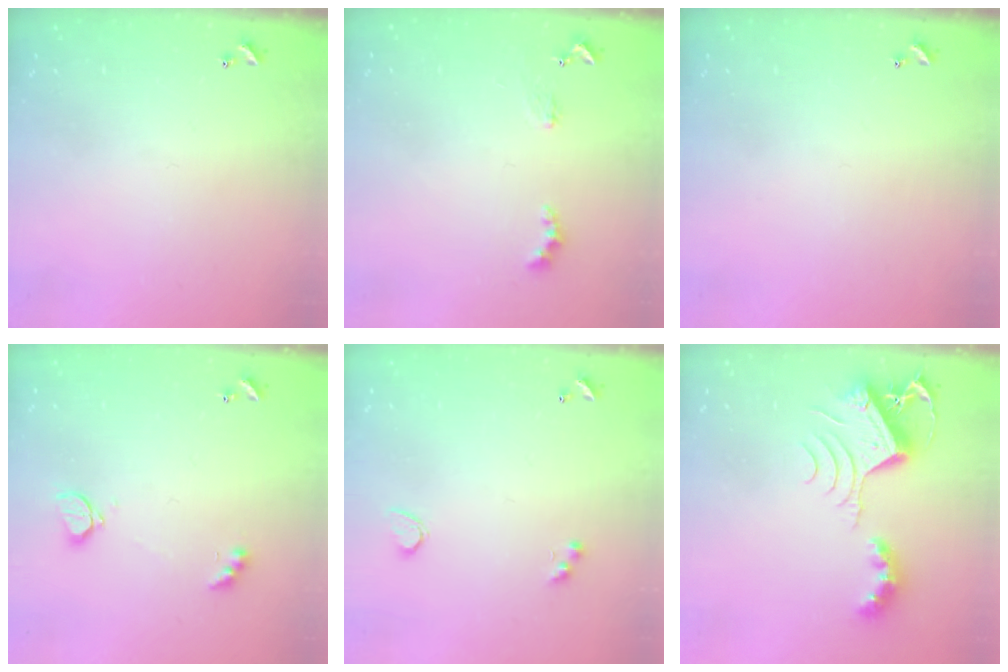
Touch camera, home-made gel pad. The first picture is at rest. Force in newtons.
{"total": 2.5, "press": 2.5, "slide": 0.5}
{"total": 0.0}
{"total": 2.4, "press": 2.4, "slide": 0.6}
{"total": 2.8, "press": 2.6, "slide": 1.2}
{"total": 9.3, "press": 9.3, "slide": 0.3}